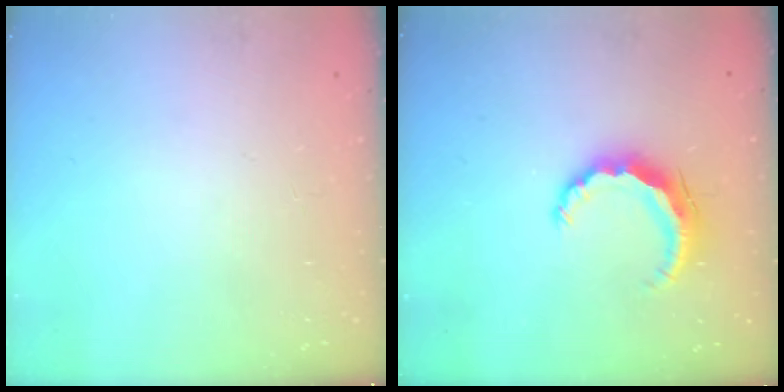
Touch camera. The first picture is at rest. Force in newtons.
{"total": 7.9, "press": 7.9, "slide": 0.5}